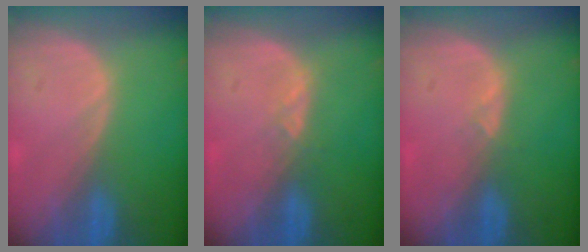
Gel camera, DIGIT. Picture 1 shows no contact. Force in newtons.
{"total": 1.6, "press": 1.5, "slide": 0.7}
{"total": 0.9, "press": 0.9, "slide": 0.3}